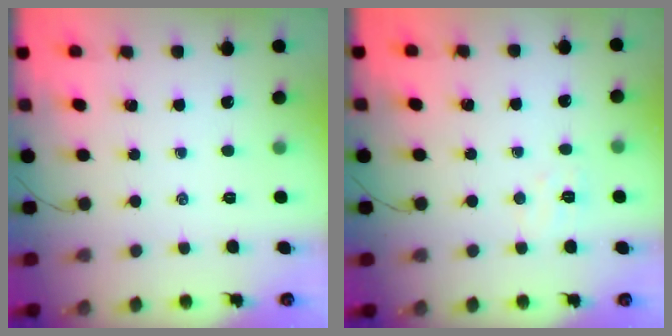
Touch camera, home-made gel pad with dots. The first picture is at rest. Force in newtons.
{"total": 4.2, "press": 4.1, "slide": 1.2}